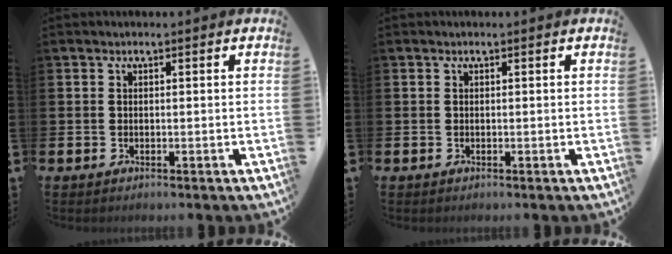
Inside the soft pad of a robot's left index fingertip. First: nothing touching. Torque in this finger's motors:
{"motor_torque": [0.00, 0.00, 0.00, -0.01]}